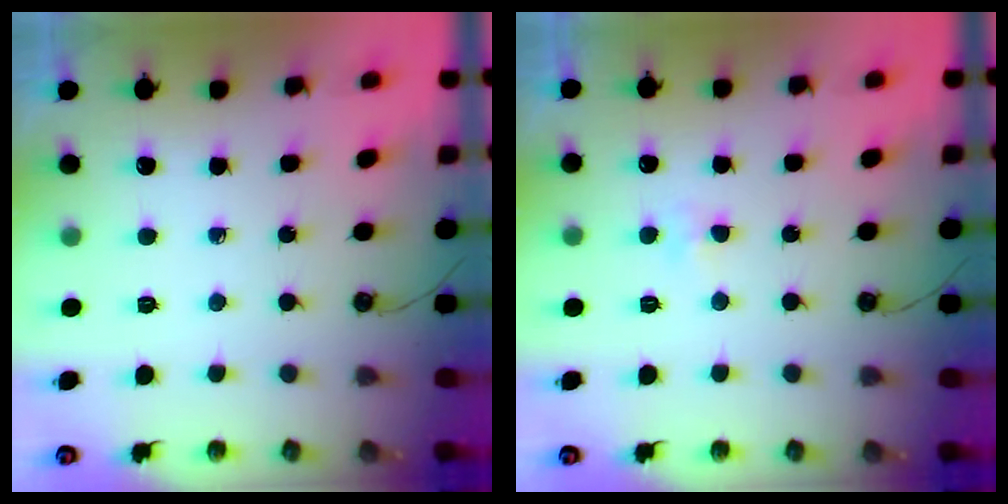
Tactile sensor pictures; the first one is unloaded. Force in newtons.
{"total": 3.5, "press": 3.4, "slide": 0.6}